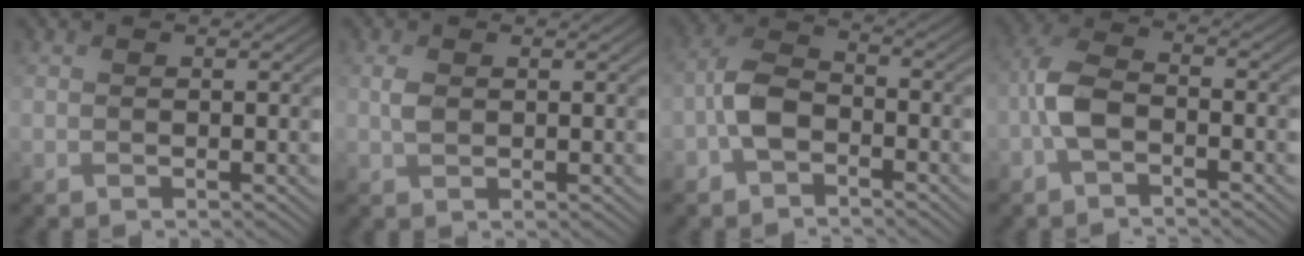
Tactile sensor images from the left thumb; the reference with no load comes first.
{"total": 1.6, "force": [0.9, 0.7, 1.1], "torque": [-0.028, 0.007, 0.019]}
{"total": 4.6, "force": [-2.0, 2.5, 3.3], "torque": [-0.064, 0.013, -0.055]}
{"total": 5.2, "force": [-1.8, 2.4, 4.3], "torque": [-0.096, 0.012, -0.049]}